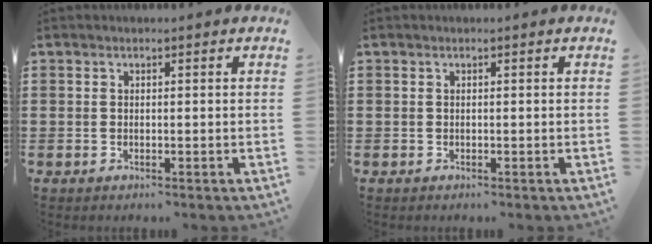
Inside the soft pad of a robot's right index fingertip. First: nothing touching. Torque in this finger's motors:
{"motor_torque": [0.24, -0.28, -0.01, -0.01]}